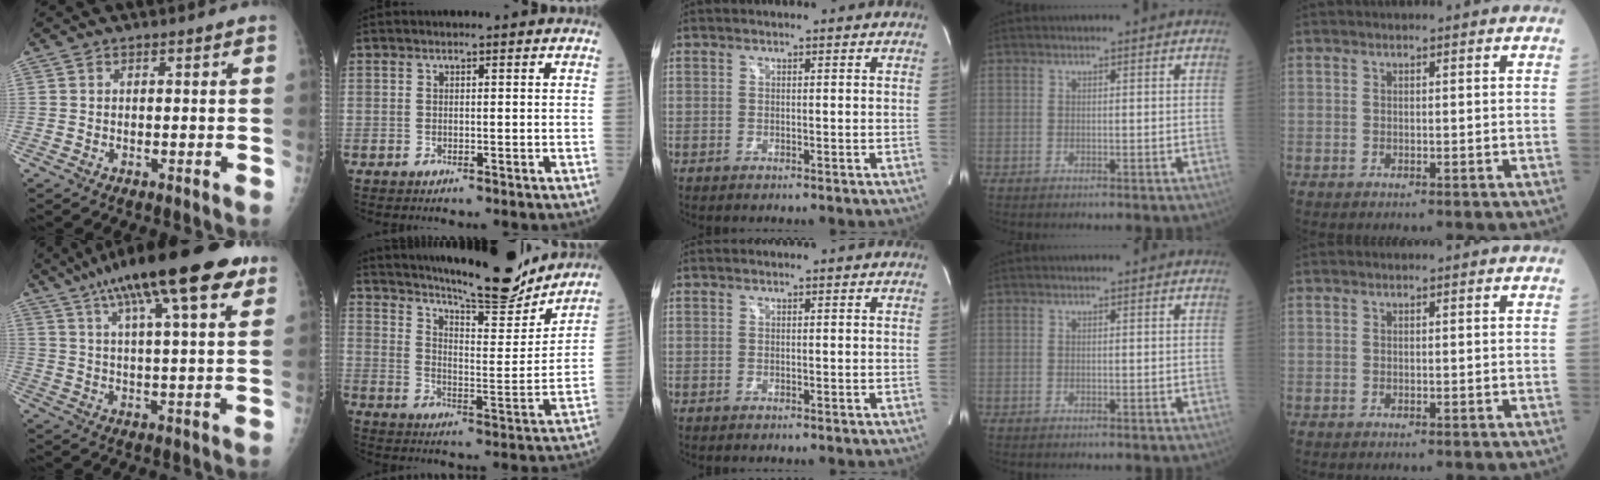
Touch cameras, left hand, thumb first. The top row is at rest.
{"thumb": {"total": 22.2, "force": [12.6, 5.3, 17.5], "torque": [-0.276, -0.003, 0.194]}, "index": {"total": 20.7, "force": [19.0, 1.9, 8.2], "torque": [-0.136, -0.033, 0.269]}}